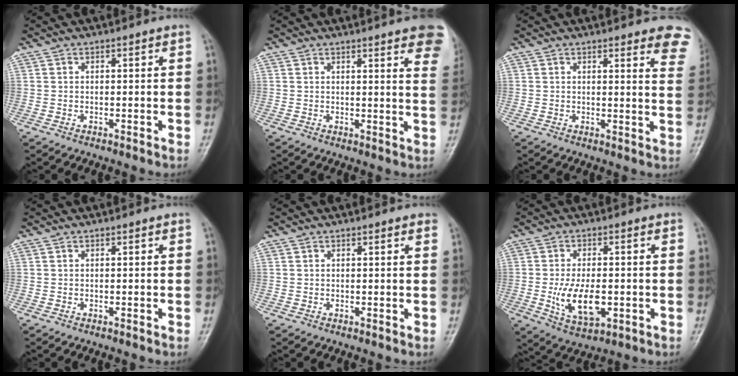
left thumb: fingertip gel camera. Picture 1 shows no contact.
{"total": 13.2, "force": [8.7, 2.8, 9.5], "torque": [-0.096, -0.027, 0.087]}
{"total": 9.0, "force": [7.1, 2.4, 4.8], "torque": [-0.021, -0.033, 0.057]}
{"total": 0.0}
{"total": 1.6, "force": [1.2, 0.3, 1.0], "torque": [-0.008, 0.001, 0.011]}
{"total": 9.8, "force": [-1.7, 5.2, 8.2], "torque": [-0.142, -0.007, -0.022]}